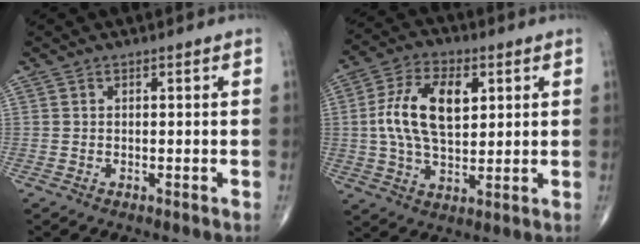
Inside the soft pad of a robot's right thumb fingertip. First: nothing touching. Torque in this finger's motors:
{"motor_torque": [0.19, 0.41, 1.35, 0.28, 0.42]}